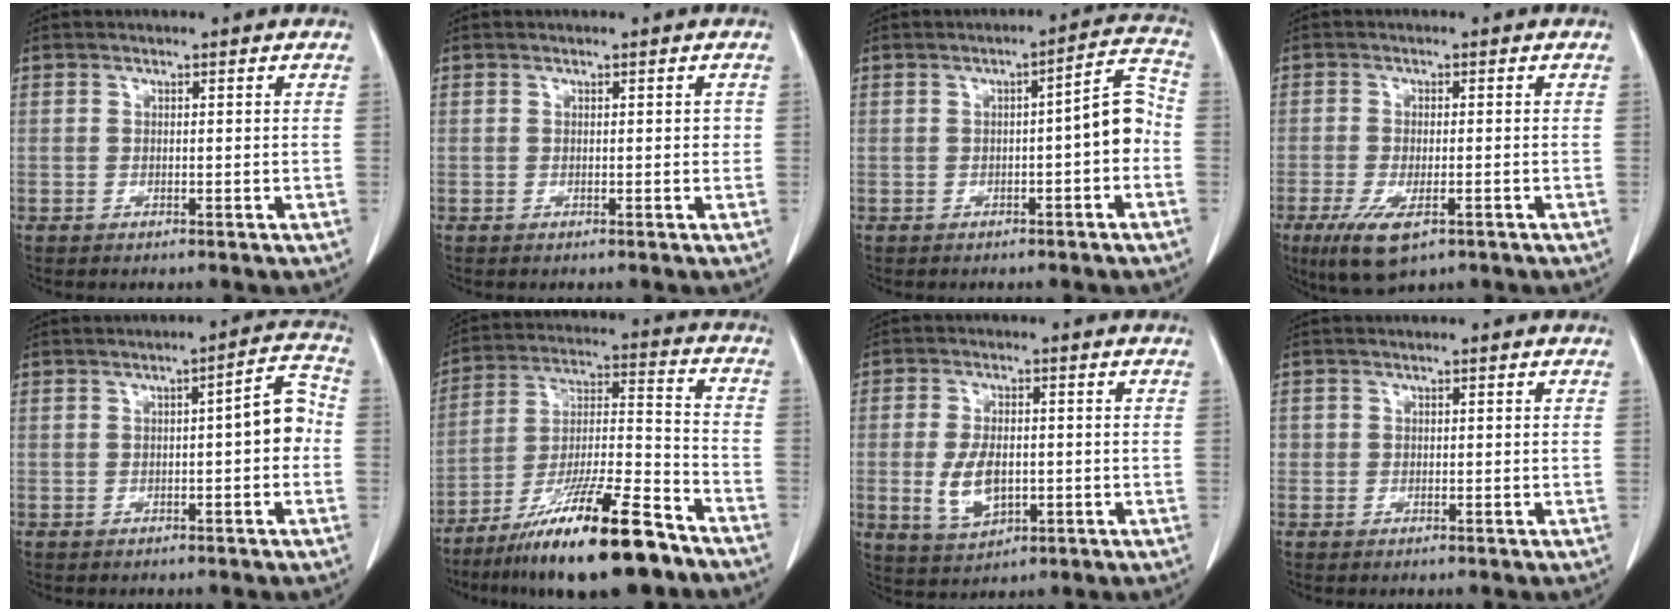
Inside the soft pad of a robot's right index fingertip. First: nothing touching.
{"total": 0.7, "force": [0.1, 0.5, 0.6], "torque": [-0.006, 0.004, 0.004]}
{"total": 6.0, "force": [-1.2, 1.0, 5.8], "torque": [-0.069, 0.025, -0.020]}
{"total": 7.4, "force": [-4.0, 2.3, 5.7], "torque": [-0.104, -0.019, -0.063]}
{"total": 5.2, "force": [-0.4, 1.1, 5.1], "torque": [-0.059, 0.021, -0.010]}
{"total": 19.6, "force": [-13.9, 2.2, 13.6], "torque": [-0.229, -0.019, -0.243]}
{"total": 6.8, "force": [-1.2, 3.6, 5.6], "torque": [-0.117, -0.002, -0.011]}
{"total": 0.9, "force": [-0.1, 0.8, 0.1], "torque": [0.008, 0.005, -0.003]}